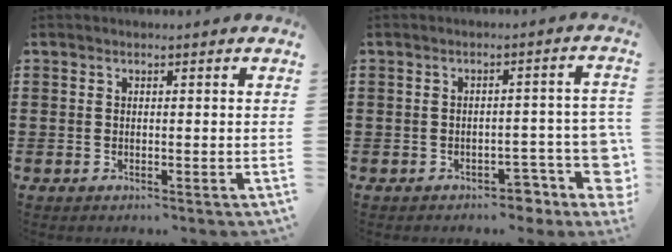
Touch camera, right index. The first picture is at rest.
{"total": 6.4, "force": [-3.6, 2.8, 4.5], "torque": [-0.057, 0.000, -0.064]}